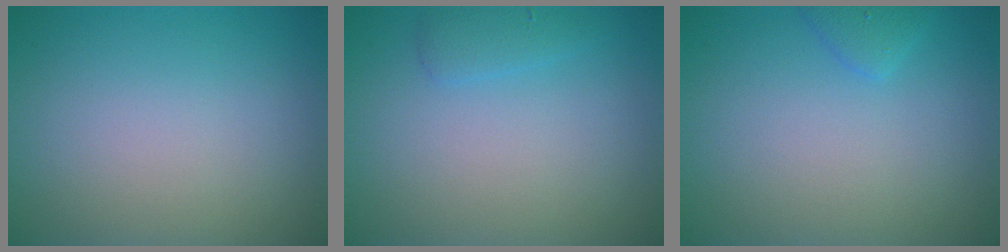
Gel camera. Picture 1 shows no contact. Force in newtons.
{"total": 1.3, "press": 1.3, "slide": 0.1}
{"total": 1.2, "press": 1.2, "slide": 0.1}